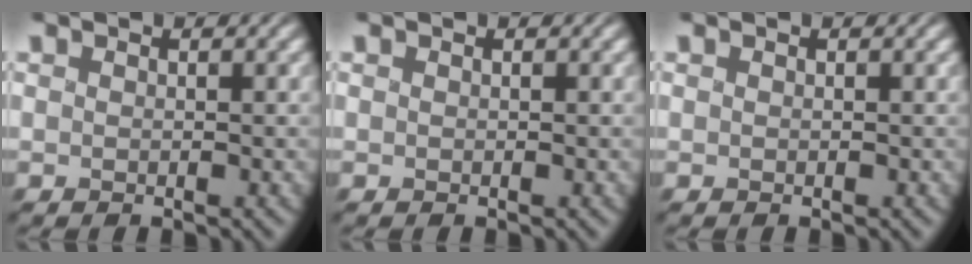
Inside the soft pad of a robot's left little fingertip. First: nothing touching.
{"total": 0.0}
{"total": 0.0}